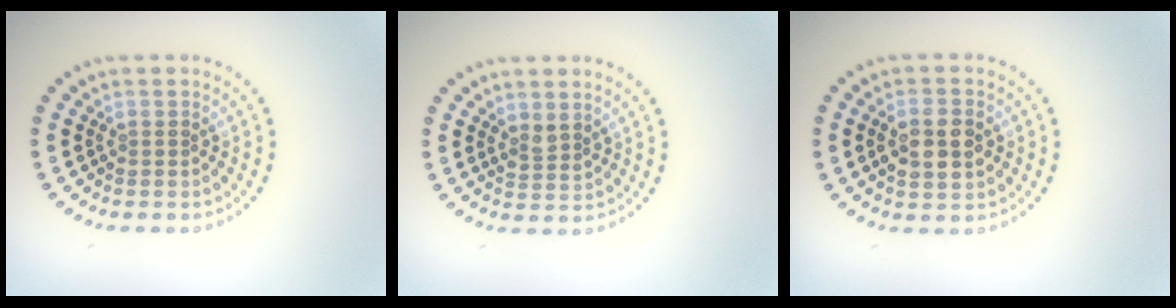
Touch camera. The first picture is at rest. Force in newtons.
{"total": 1.4, "press": 1.2, "slide": 0.8}
{"total": 3.7, "press": 3.7, "slide": 0.2}